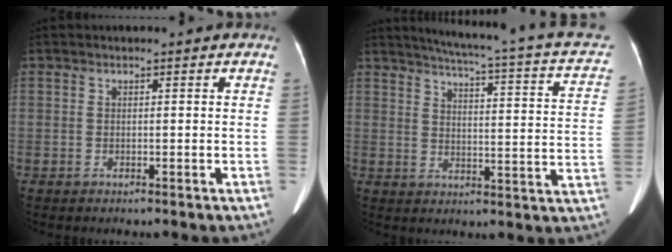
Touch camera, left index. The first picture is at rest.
{"total": 20.3, "force": [16.7, 1.8, 11.4], "torque": [-0.156, -0.028, 0.183]}